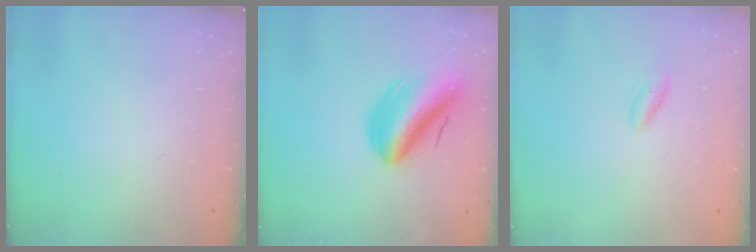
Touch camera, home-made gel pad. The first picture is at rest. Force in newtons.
{"total": 10.8, "press": 10.4, "slide": 3.1}
{"total": 1.7, "press": 1.4, "slide": 0.9}